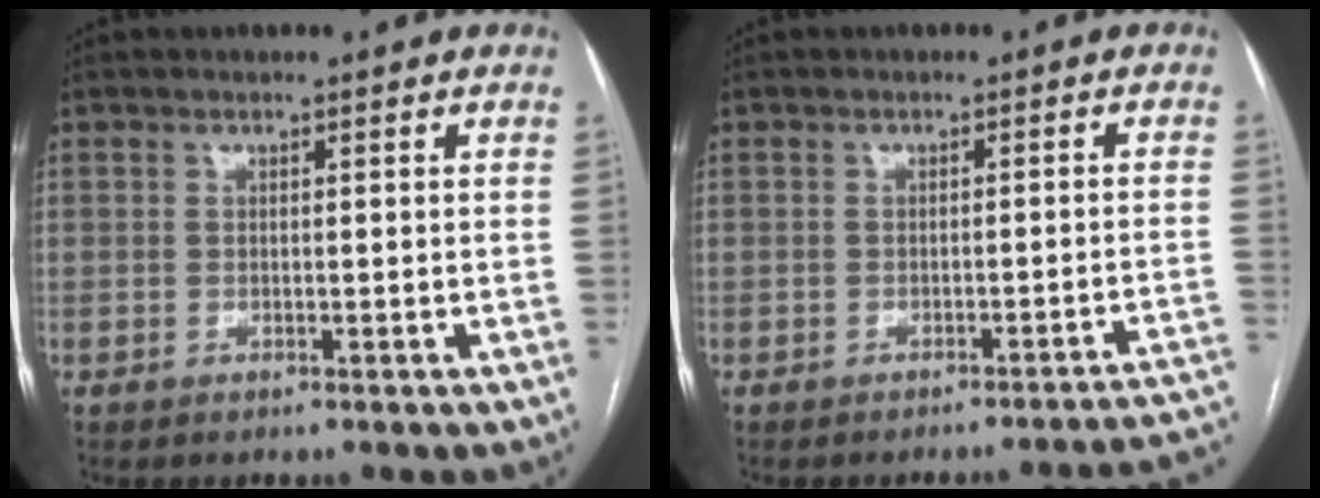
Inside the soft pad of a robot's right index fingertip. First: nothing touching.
{"total": 11.4, "force": [-11.2, -0.9, 2.3], "torque": [0.015, 0.001, -0.121]}